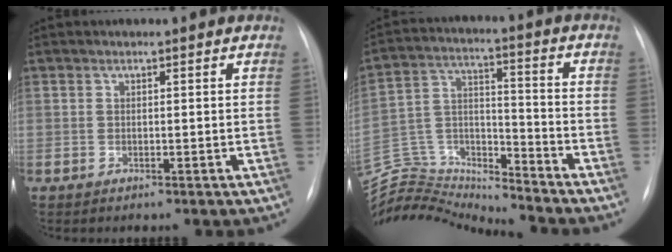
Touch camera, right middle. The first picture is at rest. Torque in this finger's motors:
{"motor_torque": [-0.50, -0.74, -0.27, -0.08]}